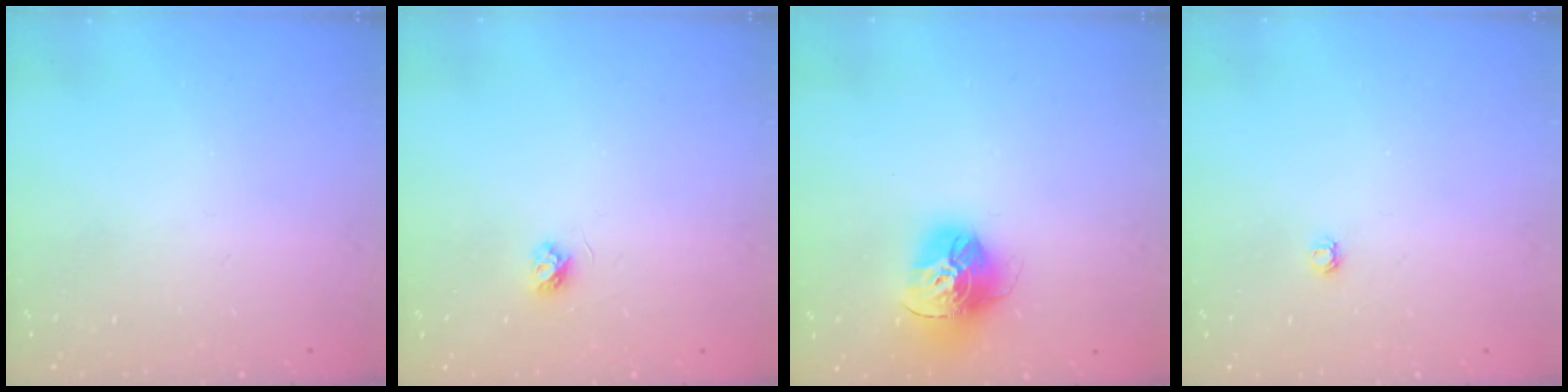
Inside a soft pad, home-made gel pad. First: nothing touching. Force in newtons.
{"total": 3.7, "press": 3.7, "slide": 0.4}
{"total": 16.3, "press": 16.2, "slide": 1.5}
{"total": 3.0, "press": 3.0, "slide": 0.4}